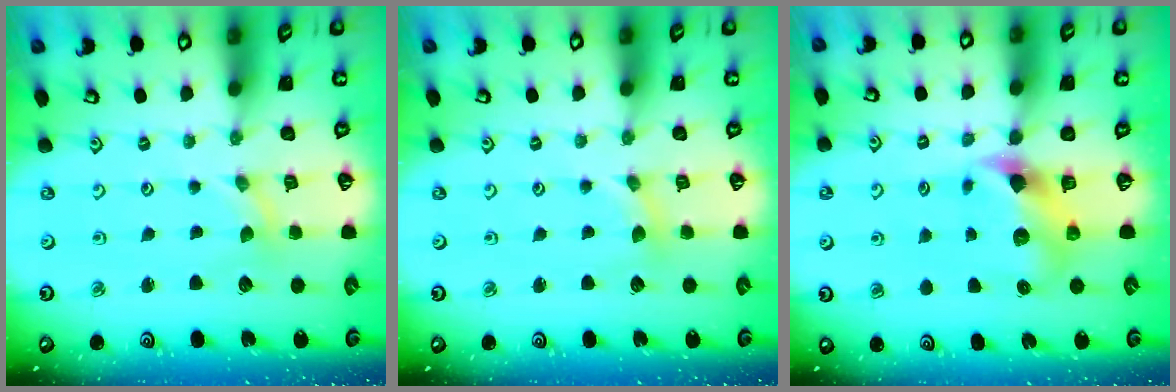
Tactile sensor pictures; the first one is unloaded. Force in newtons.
{"total": 2.9, "press": 2.8, "slide": 0.4}
{"total": 6.9, "press": 6.8, "slide": 1.1}